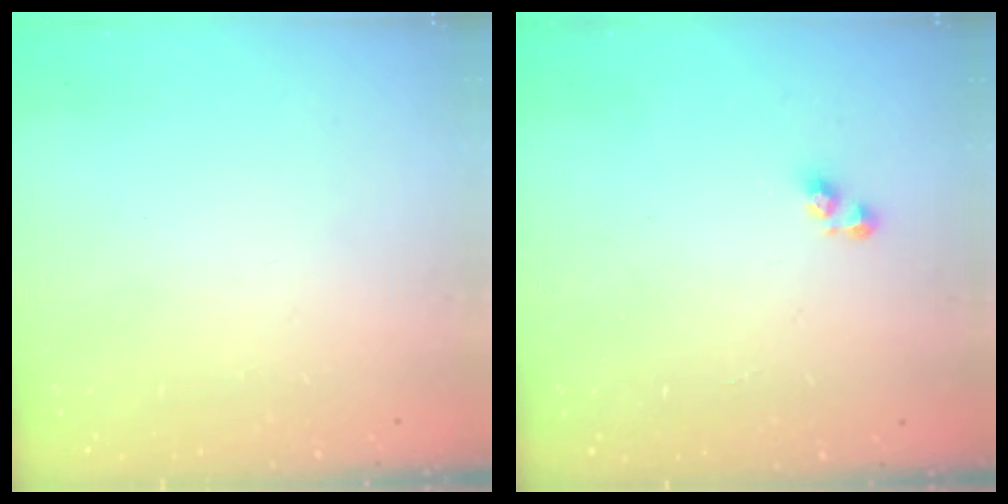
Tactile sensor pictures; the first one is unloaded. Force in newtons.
{"total": 3.4, "press": 3.4, "slide": 0.1}